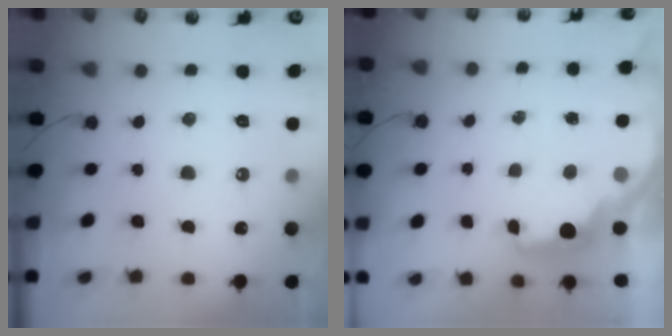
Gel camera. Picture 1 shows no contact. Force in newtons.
{"total": 3.8, "press": 3.8, "slide": 0.5}